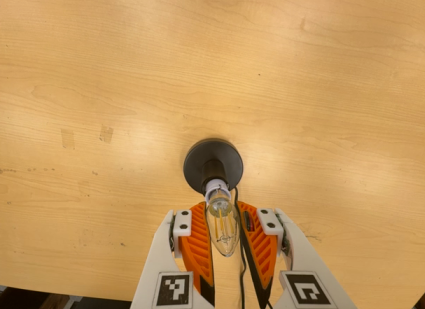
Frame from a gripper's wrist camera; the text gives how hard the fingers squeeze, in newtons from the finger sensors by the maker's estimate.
{"total": 12.8, "left": 12.3, "right": 13.3}